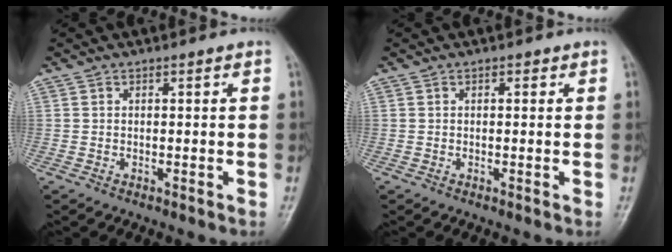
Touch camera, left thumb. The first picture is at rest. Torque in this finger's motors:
{"motor_torque": [0.03, -0.02, -0.21, -0.37, -0.03]}